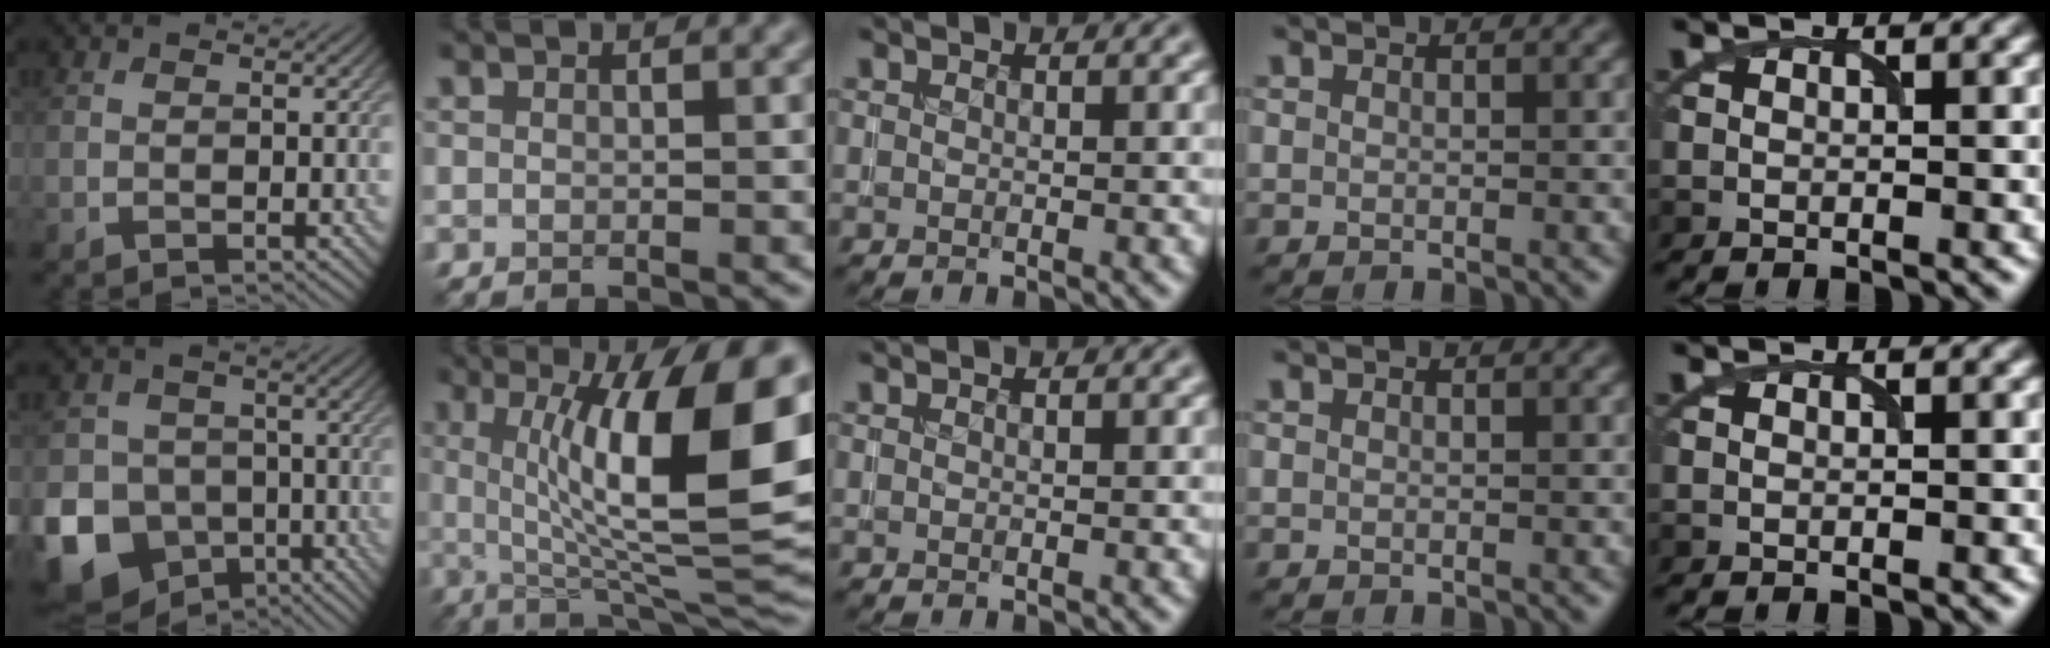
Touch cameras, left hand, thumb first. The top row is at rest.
{"thumb": {"total": 14.9, "force": [-6.9, 12.2, 5.0], "torque": [-0.144, -0.058, -0.135]}, "index": {"total": 14.9, "force": [2.5, 4.0, 14.1], "torque": [-0.193, -0.006, 0.037]}}